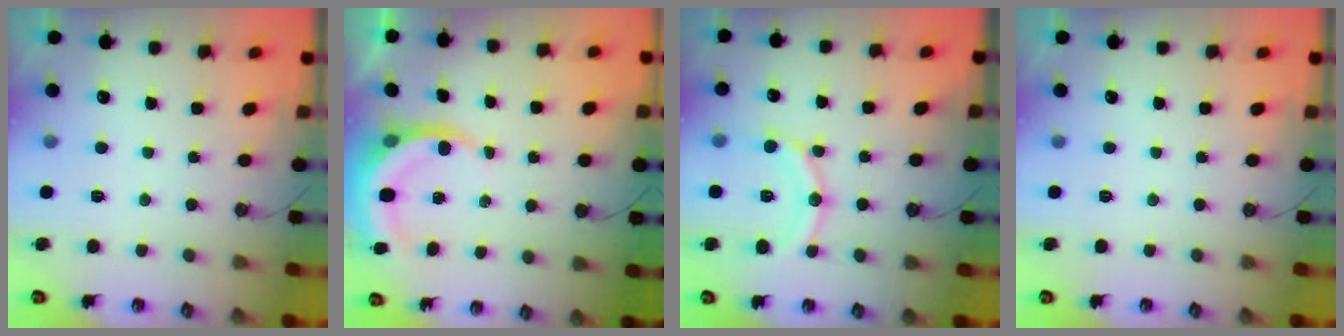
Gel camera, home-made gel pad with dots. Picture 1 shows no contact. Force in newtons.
{"total": 5.8, "press": 5.8, "slide": 0.6}
{"total": 13.2, "press": 13.1, "slide": 1.4}
{"total": 0.0}